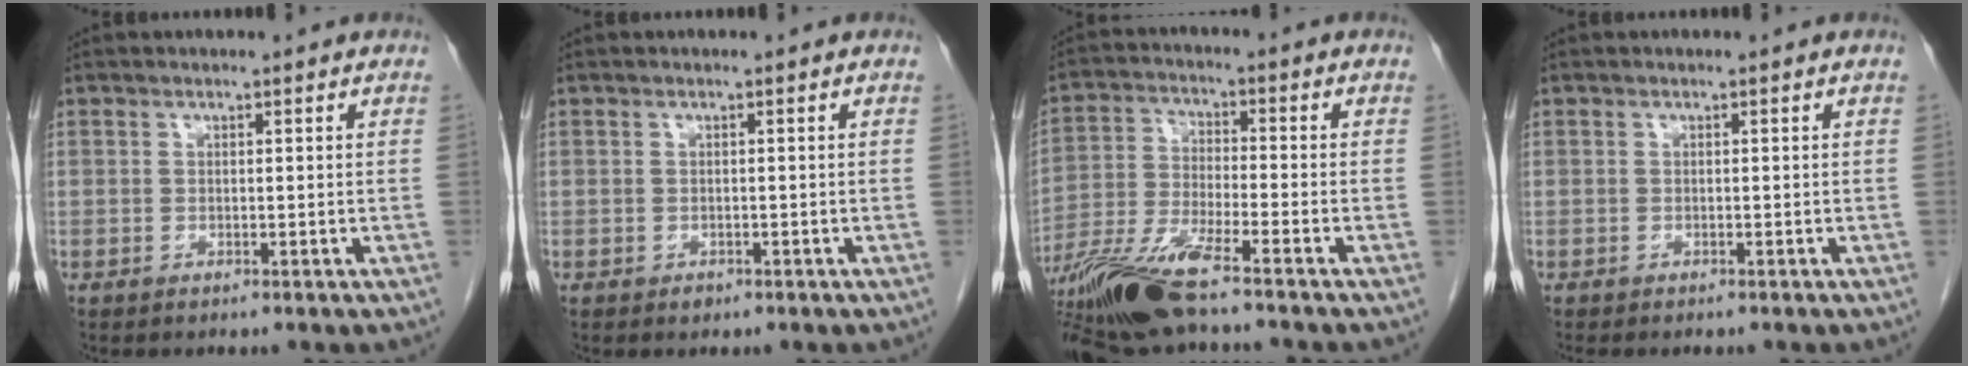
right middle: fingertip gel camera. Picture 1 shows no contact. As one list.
[{"total": 0.8, "force": [-0.5, 0.5, 0.3], "torque": [-0.004, 0.002, -0.006]}, {"total": 11.4, "force": [-8.5, 0.7, 7.5], "torque": [-0.152, -0.025, -0.159]}, {"total": 1.7, "force": [-1.5, 0.5, 0.7], "torque": [-0.012, -0.004, -0.016]}]